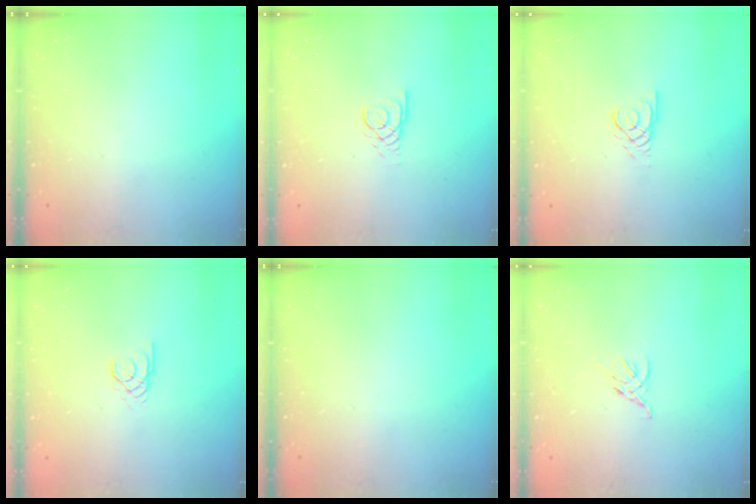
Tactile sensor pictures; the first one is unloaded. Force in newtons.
{"total": 2.2, "press": 2.1, "slide": 0.2}
{"total": 2.3, "press": 2.3, "slide": 0.1}
{"total": 2.1, "press": 2.1, "slide": 0.2}
{"total": 0.0}
{"total": 2.3, "press": 2.2, "slide": 0.6}